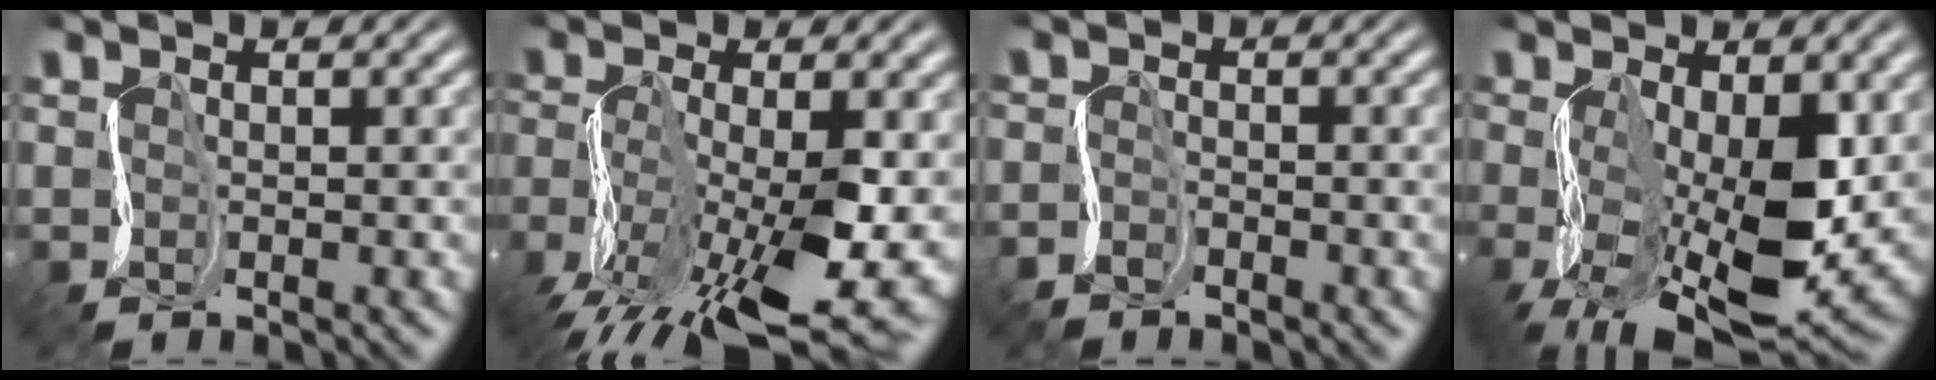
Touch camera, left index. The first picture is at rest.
{"total": 13.1, "force": [-5.4, 4.8, 10.9], "torque": [-0.230, -0.021, -0.094]}
{"total": 2.2, "force": [-2.1, 0.5, 0.2], "torque": [-0.010, -0.001, -0.050]}
{"total": 11.9, "force": [-1.9, 5.4, 10.4], "torque": [-0.195, -0.023, -0.029]}